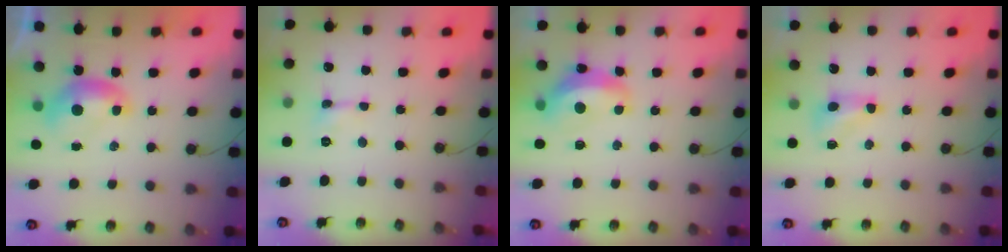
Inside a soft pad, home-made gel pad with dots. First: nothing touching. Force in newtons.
{"total": 0.0}
{"total": 6.1, "press": 6.0, "slide": 0.9}
{"total": 2.8, "press": 2.8, "slide": 0.6}